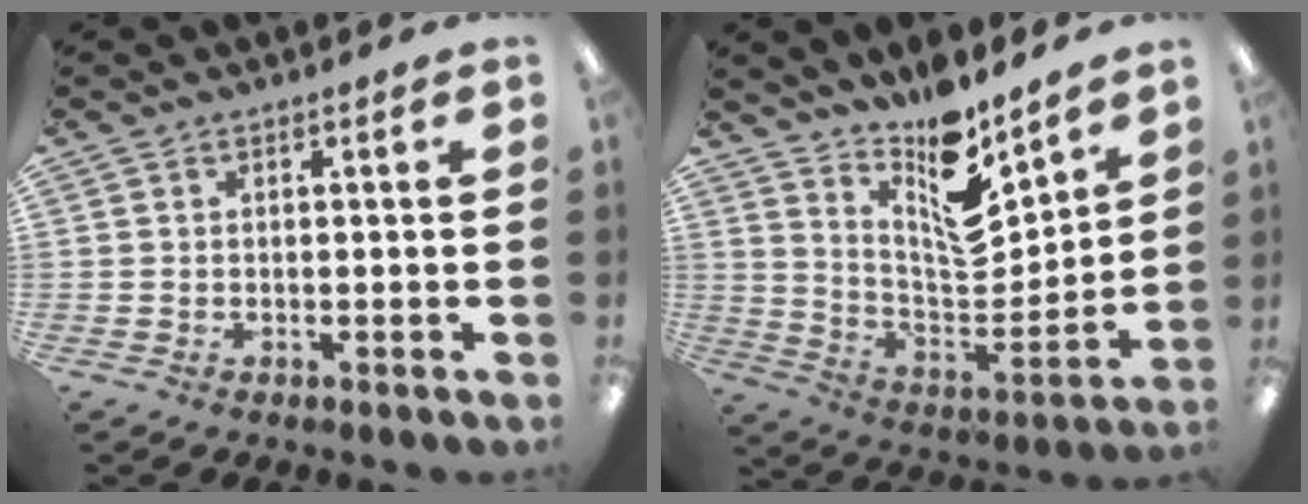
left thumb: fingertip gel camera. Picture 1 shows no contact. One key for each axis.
{"total": 13.9, "fx": 10.6, "fy": 4.6, "fz": 7.6, "tx": -0.117, "ty": -0.102, "tz": 0.185}